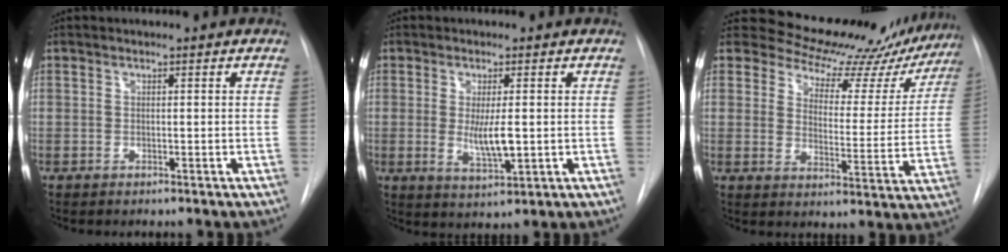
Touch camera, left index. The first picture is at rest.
{"total": 4.9, "force": [-0.1, 1.2, 4.7], "torque": [-0.086, -0.012, 0.004]}
{"total": 19.2, "force": [17.2, 7.0, 4.7], "torque": [-0.045, -0.036, 0.194]}